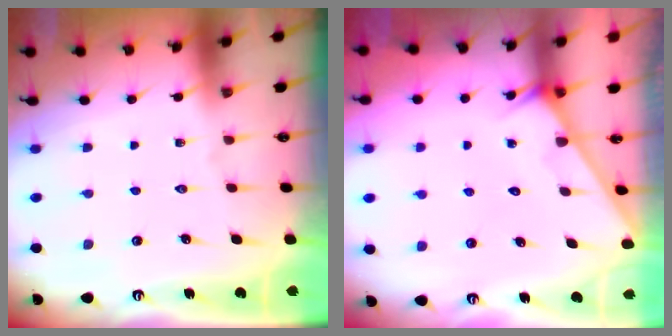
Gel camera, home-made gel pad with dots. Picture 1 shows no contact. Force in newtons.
{"total": 2.2, "press": 2.2, "slide": 0.2}